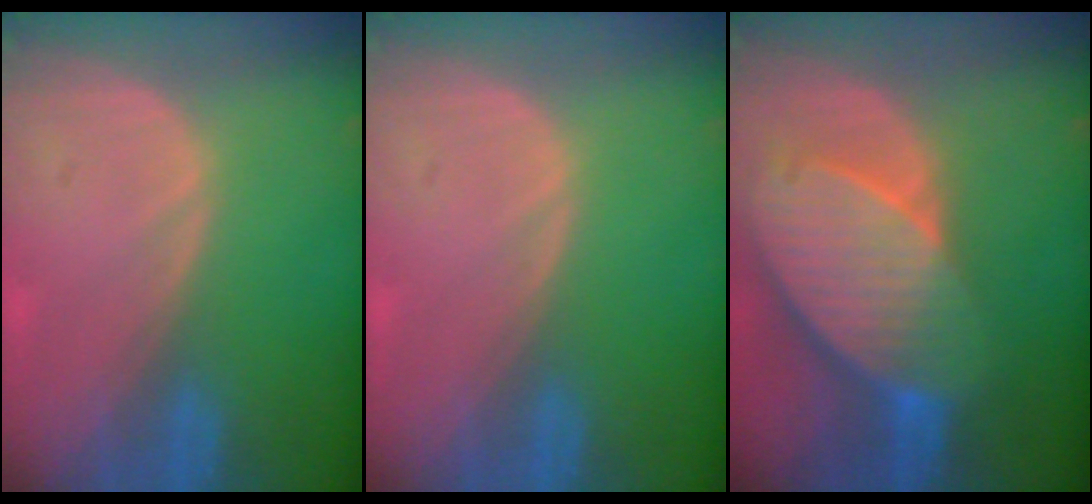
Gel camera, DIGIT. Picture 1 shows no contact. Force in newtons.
{"total": 0.0}
{"total": 10.4, "press": 9.1, "slide": 5.0}